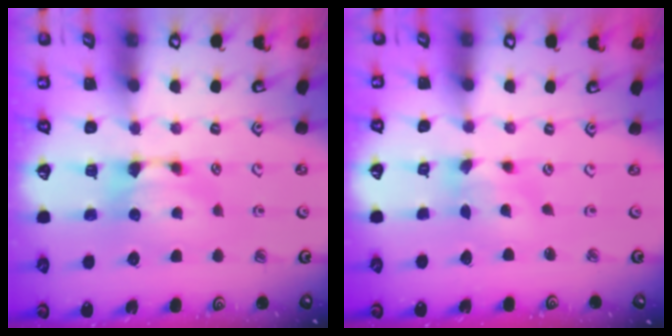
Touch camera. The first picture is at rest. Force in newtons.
{"total": 1.9, "press": 1.4, "slide": 1.3}